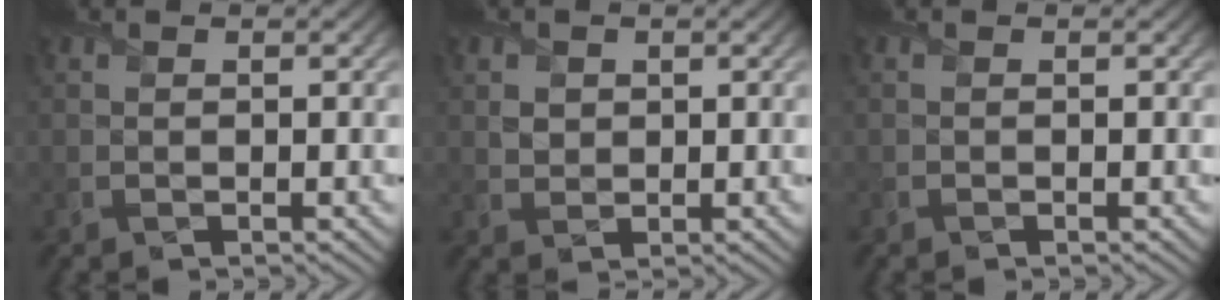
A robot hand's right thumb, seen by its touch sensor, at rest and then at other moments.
{"total": 1.9, "force": [0.9, 1.6, 0.6], "torque": [-0.020, -0.004, 0.017]}
{"total": 0.0}